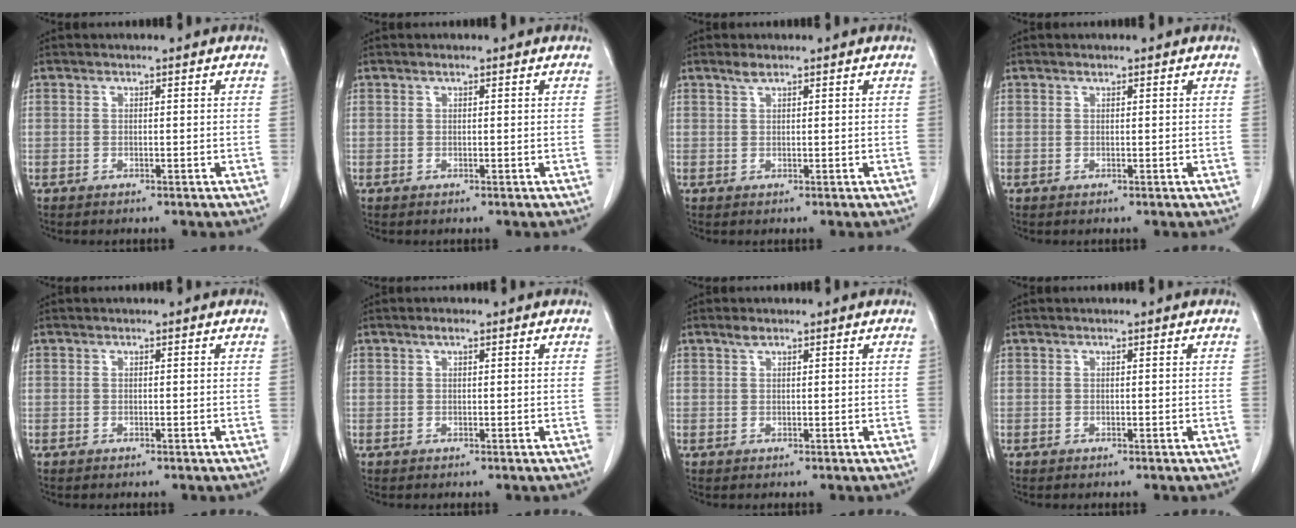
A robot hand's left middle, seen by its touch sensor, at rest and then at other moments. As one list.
[{"total": 0.0}, {"total": 1.1, "force": [0.9, 0.2, 0.6], "torque": [-0.016, 0.002, 0.020]}, {"total": 0.0}, {"total": 0.0}, {"total": 0.9, "force": [0.5, 0.2, 0.7], "torque": [-0.015, 0.004, 0.009]}, {"total": 1.0, "force": [0.8, 0.3, 0.6], "torque": [-0.013, 0.002, 0.016]}, {"total": 0.0}]